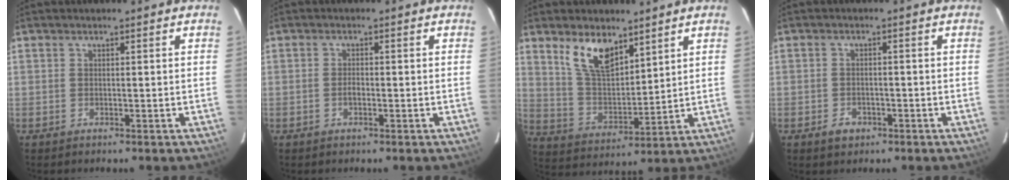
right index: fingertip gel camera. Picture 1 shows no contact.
{"total": 1.3, "force": [-0.5, 0.7, 1.0], "torque": [-0.017, 0.001, -0.010]}
{"total": 10.5, "force": [6.7, 4.6, 6.6], "torque": [-0.122, 0.005, 0.139]}
{"total": 3.0, "force": [-1.7, 2.3, 1.0], "torque": [-0.021, 0.003, -0.024]}